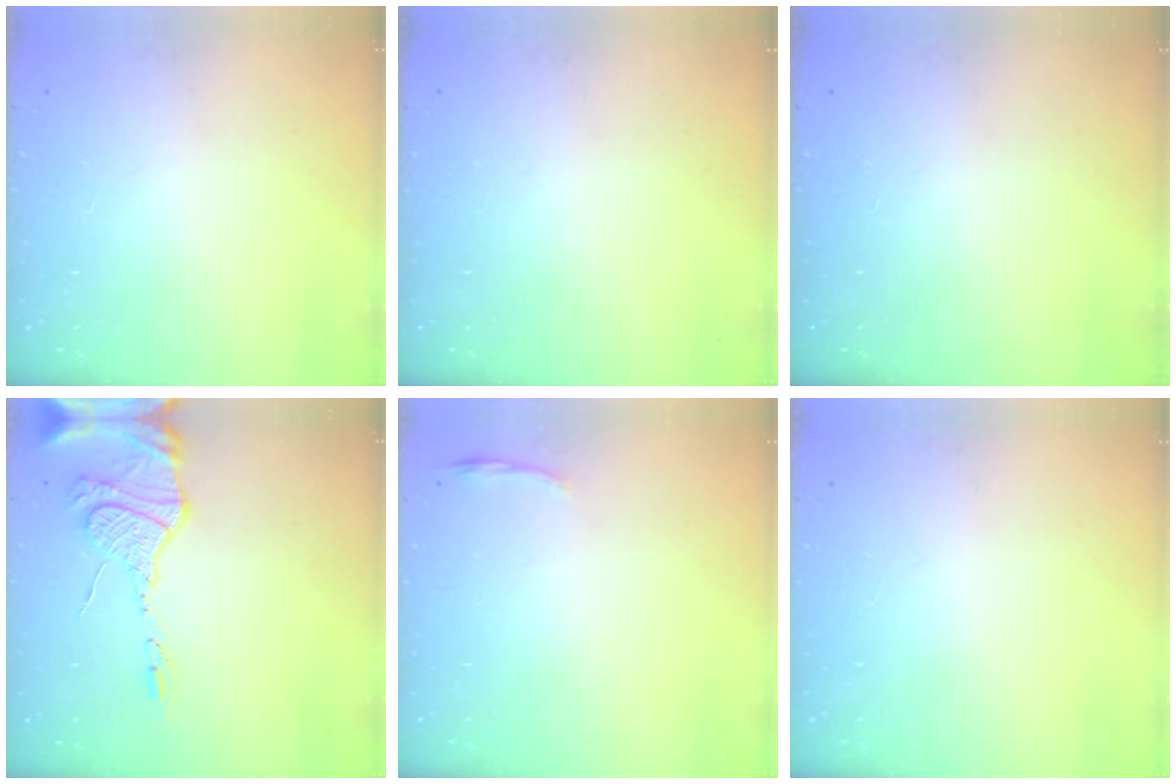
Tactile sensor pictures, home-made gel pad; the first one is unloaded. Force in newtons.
{"total": 0.0}
{"total": 0.0}
{"total": 13.6, "press": 13.5, "slide": 1.1}
{"total": 3.6, "press": 3.5, "slide": 0.7}
{"total": 1.0, "press": 0.0, "slide": 1.0}